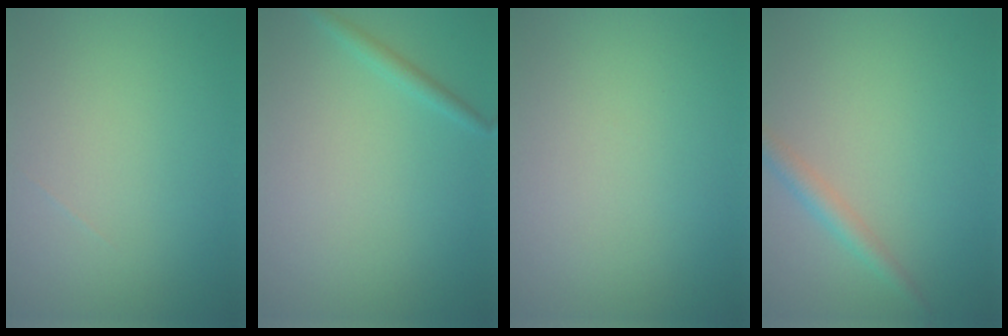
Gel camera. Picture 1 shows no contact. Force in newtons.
{"total": 1.2, "press": 1.2, "slide": 0.1}
{"total": 0.0}
{"total": 2.0, "press": 2.0, "slide": 0.0}